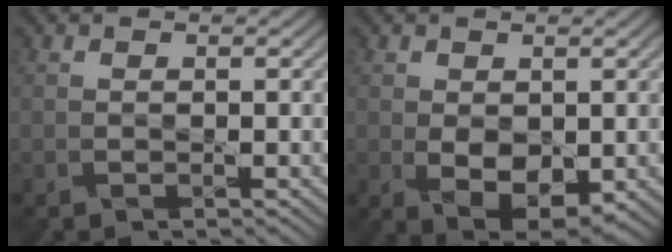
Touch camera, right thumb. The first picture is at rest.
{"total": 4.9, "force": [-0.3, 3.0, 3.8], "torque": [-0.078, -0.012, 0.001]}